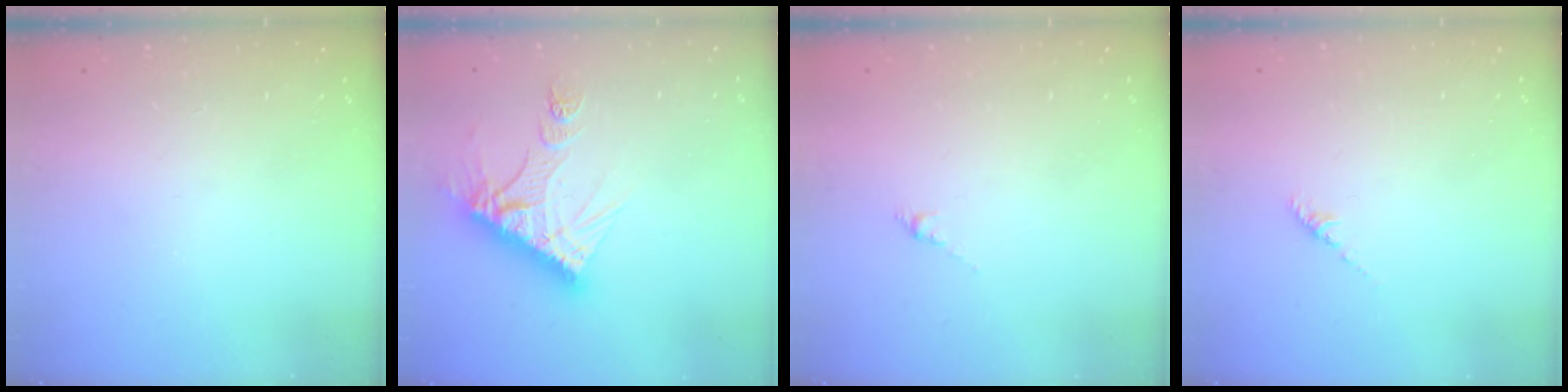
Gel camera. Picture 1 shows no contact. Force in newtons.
{"total": 12.7, "press": 12.6, "slide": 1.1}
{"total": 0.0}
{"total": 1.2, "press": 1.1, "slide": 0.5}